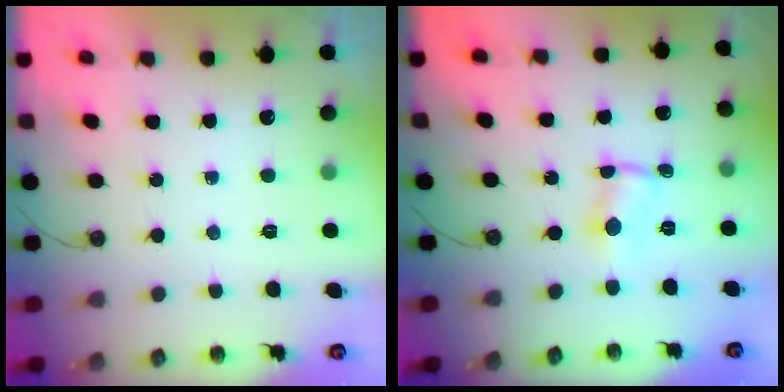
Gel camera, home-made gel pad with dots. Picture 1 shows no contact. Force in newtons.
{"total": 1.0, "press": 0.6, "slide": 0.8}